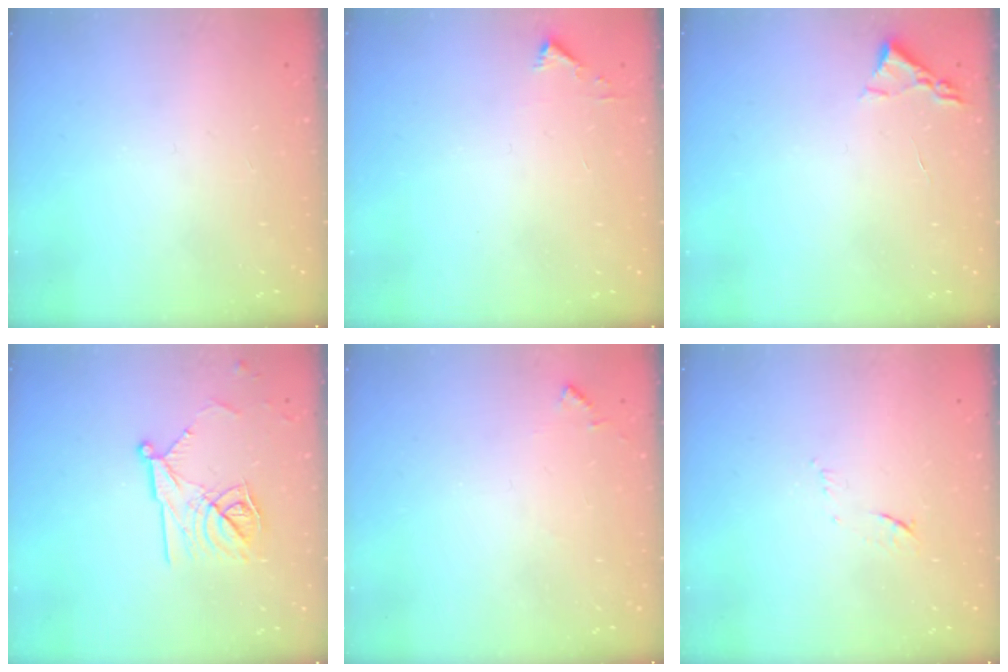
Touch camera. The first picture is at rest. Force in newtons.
{"total": 2.3, "press": 2.3, "slide": 0.2}
{"total": 2.2, "press": 2.2, "slide": 0.3}
{"total": 13.5, "press": 13.5, "slide": 0.2}
{"total": 5.8, "press": 5.7, "slide": 0.7}
{"total": 6.2, "press": 6.2, "slide": 0.9}